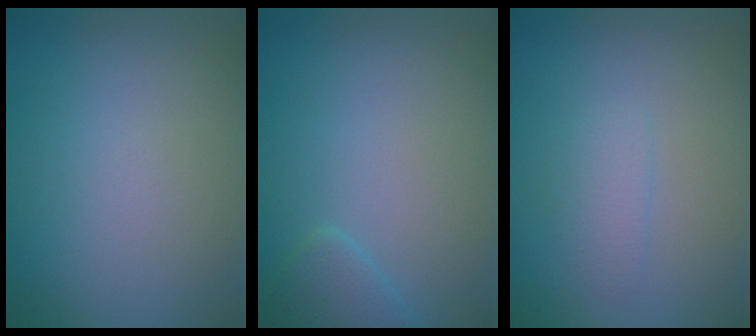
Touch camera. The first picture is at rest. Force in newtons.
{"total": 1.7, "press": 1.7, "slide": 0.2}
{"total": 1.3, "press": 1.3, "slide": 0.1}